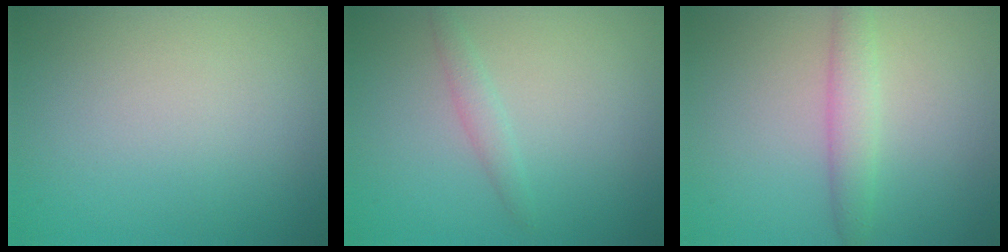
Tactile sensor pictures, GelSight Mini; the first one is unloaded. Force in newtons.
{"total": 1.2, "press": 1.2, "slide": 0.1}
{"total": 2.4, "press": 2.4, "slide": 0.1}